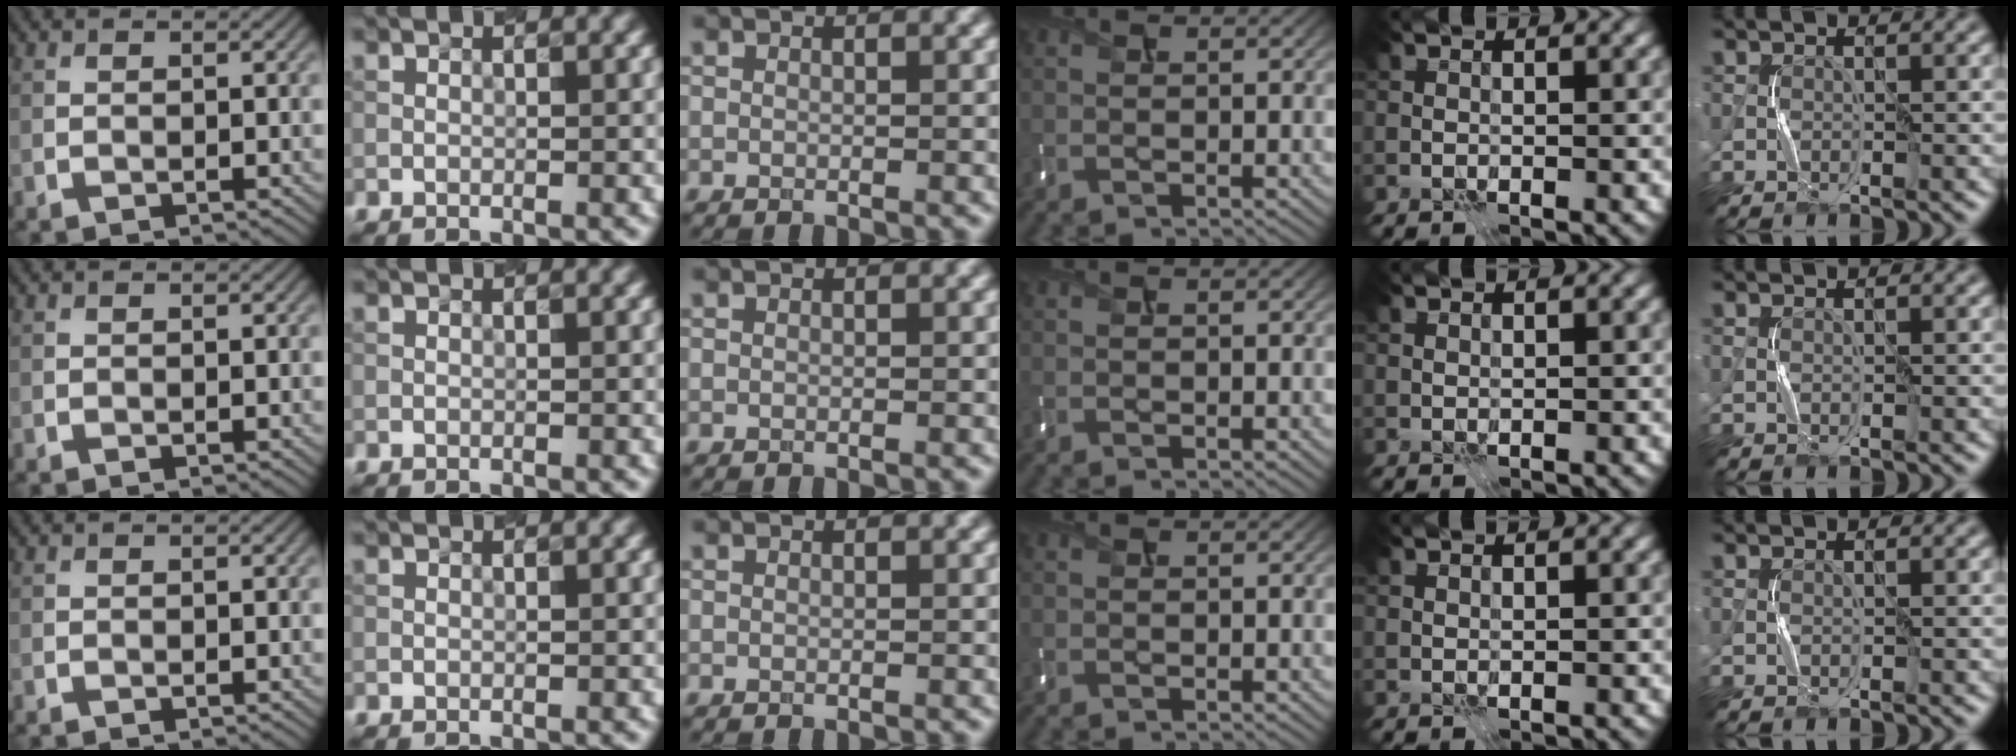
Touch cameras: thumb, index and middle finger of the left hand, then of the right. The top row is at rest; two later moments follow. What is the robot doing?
{"motion": "press", "object": "memory foam"}